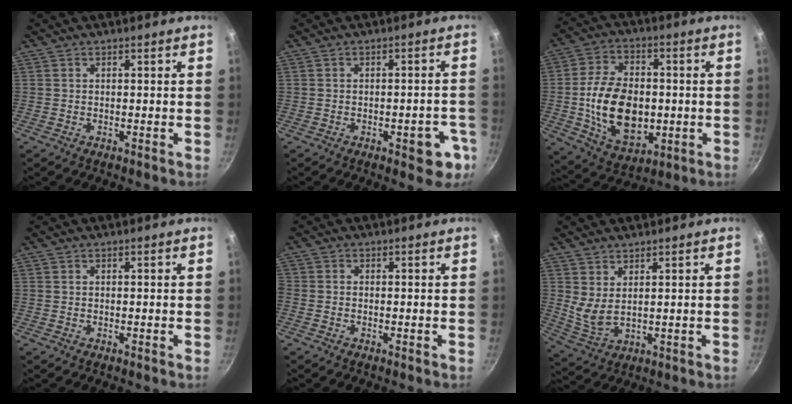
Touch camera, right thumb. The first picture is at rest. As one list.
[{"total": 7.1, "force": [-3.0, 3.3, 5.4], "torque": [-0.033, 0.020, -0.033]}, {"total": 17.8, "force": [-1.5, 11.7, 13.3], "torque": [-0.211, 0.007, -0.017]}, {"total": 0.0}, {"total": 0.8, "force": [-0.5, 0.4, 0.5], "torque": [-0.019, 0.004, -0.017]}, {"total": 4.8, "force": [2.5, 1.9, 3.6], "torque": [-0.064, -0.031, 0.058]}]